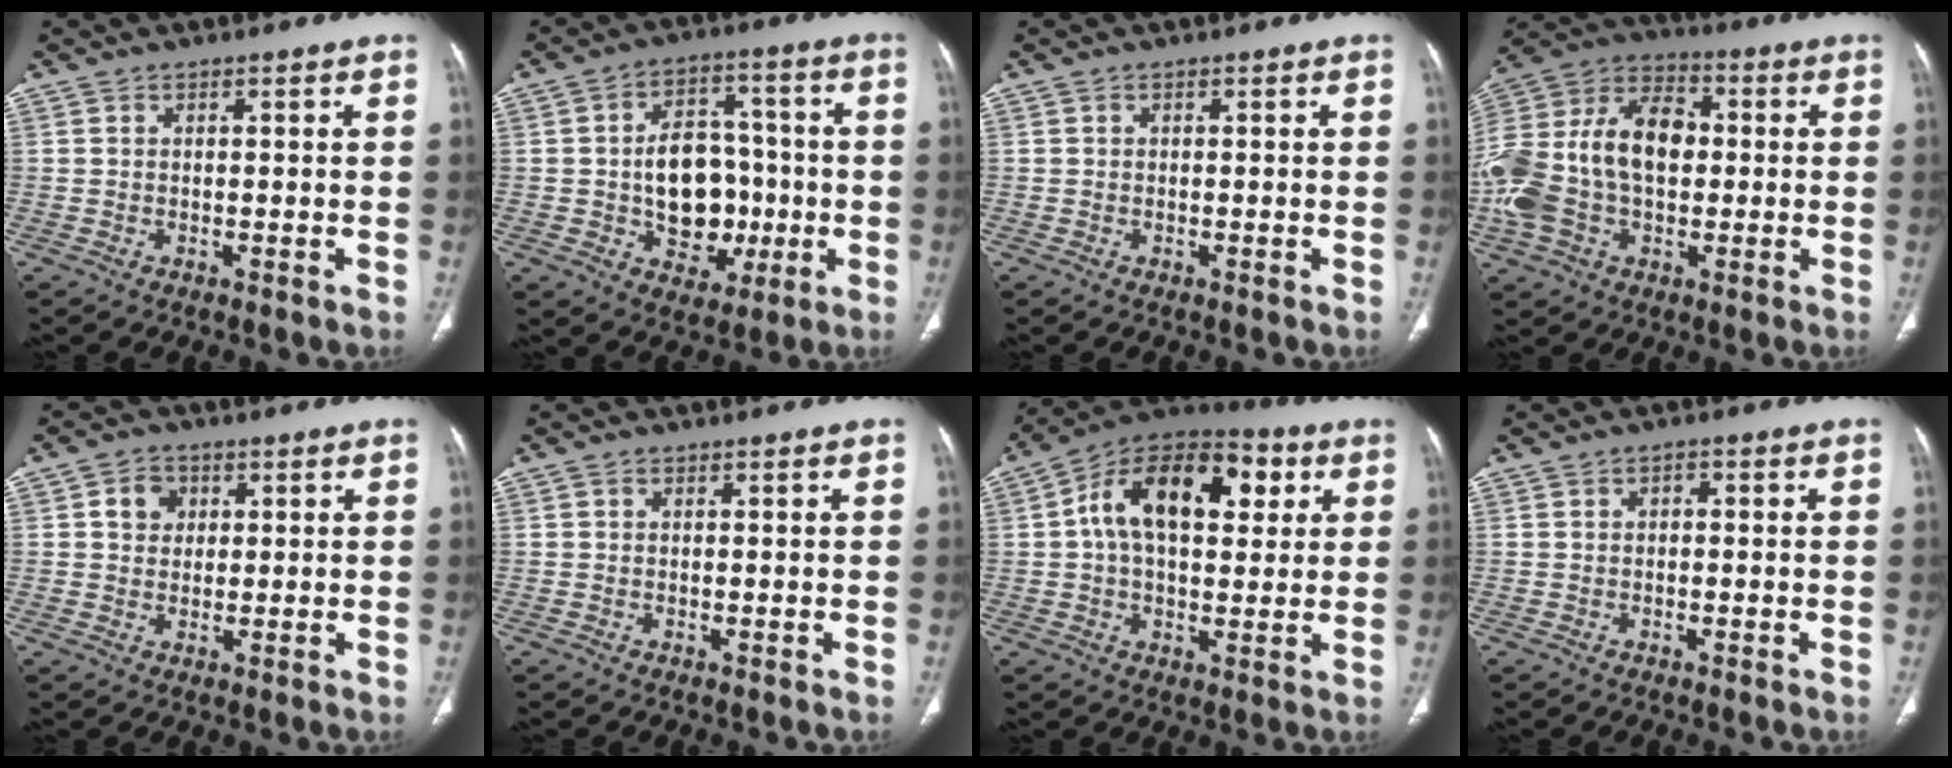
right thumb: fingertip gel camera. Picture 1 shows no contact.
{"total": 13.9, "force": [-1.7, 10.3, 9.2], "torque": [-0.089, 0.032, -0.016]}
{"total": 0.0}
{"total": 23.5, "force": [-0.2, 15.5, 17.8], "torque": [-0.386, 0.034, -0.001]}
{"total": 4.3, "force": [1.2, 3.7, 1.9], "torque": [-0.009, 0.001, 0.018]}
{"total": 0.0}
{"total": 19.4, "force": [5.0, 11.2, 15.1], "torque": [-0.213, 0.022, 0.068]}
{"total": 1.1, "force": [0.0, 0.7, 0.8], "torque": [-0.004, 0.005, -0.004]}